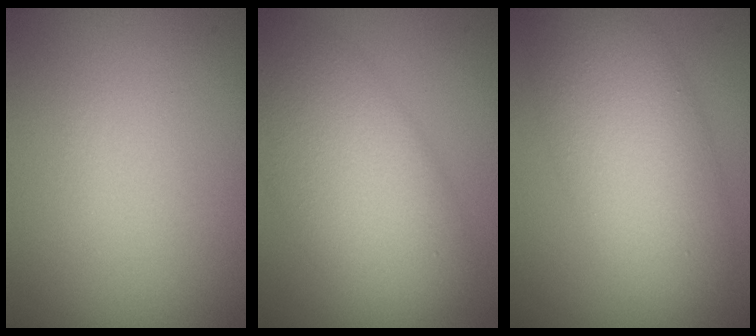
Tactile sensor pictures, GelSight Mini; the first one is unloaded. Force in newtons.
{"total": 9.0, "press": 9.0, "slide": 0.4}
{"total": 7.8, "press": 7.8, "slide": 0.2}